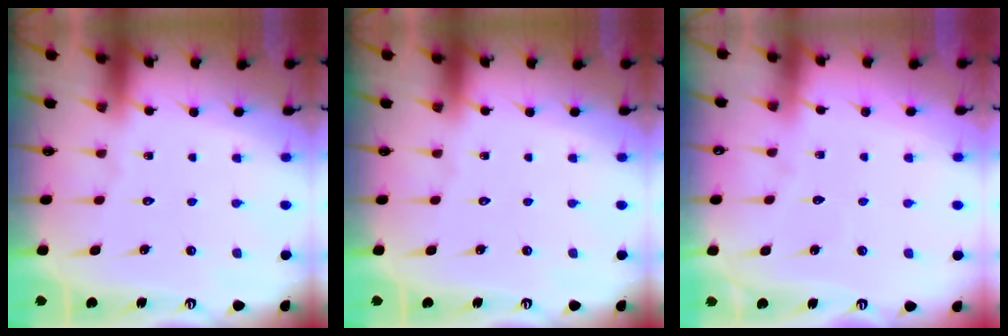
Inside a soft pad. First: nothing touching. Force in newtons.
{"total": 0.0}
{"total": 2.8, "press": 2.8, "slide": 0.2}